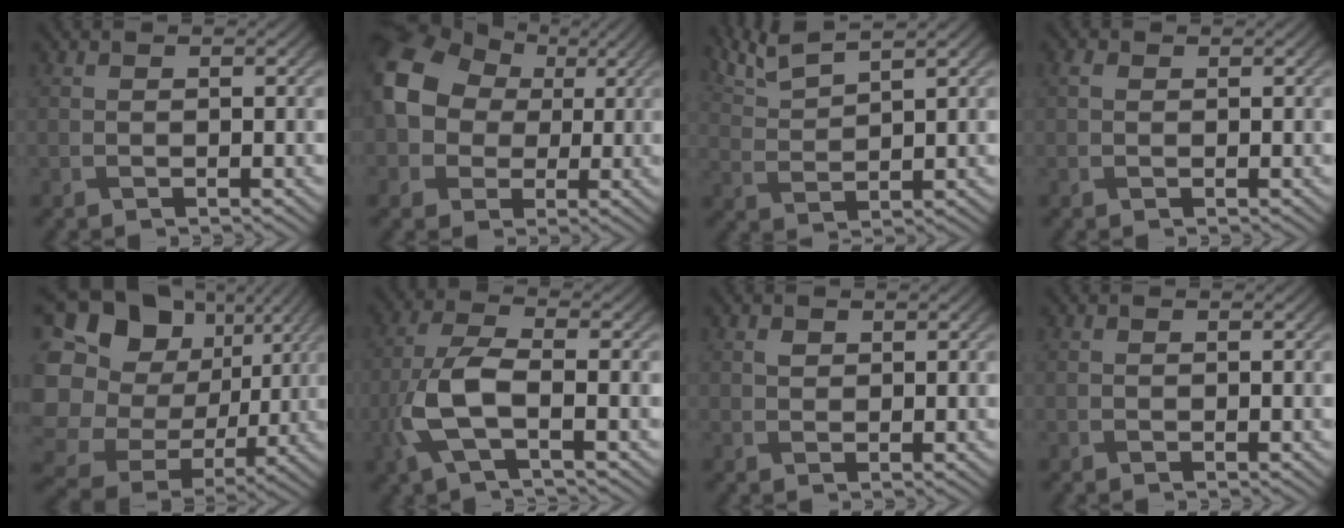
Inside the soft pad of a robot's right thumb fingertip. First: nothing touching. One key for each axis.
{"total": 13.1, "fx": 2.1, "fy": 10.8, "fz": 7.1, "tx": -0.182, "ty": 0.016, "tz": 0.026}
{"total": 5.6, "fx": 4.6, "fy": 0.8, "fz": 3.2, "tx": -0.073, "ty": 0.015, "tz": 0.097}
{"total": 0.9, "fx": 0.0, "fy": 0.7, "fz": 0.6, "tx": -0.015, "ty": 0.000, "tz": -0.004}
{"total": 23.2, "fx": 2.1, "fy": 20.6, "fz": 10.3, "tx": -0.305, "ty": 0.017, "tz": 0.042}
{"total": 7.4, "fx": -2.5, "fy": 2.7, "fz": 6.4, "tx": -0.156, "ty": 0.001, "tz": -0.057}
{"total": 0.7, "fx": 0.2, "fy": 0.6, "fz": 0.3, "tx": -0.009, "ty": -0.005, "tz": 0.003}
{"total": 0.0}